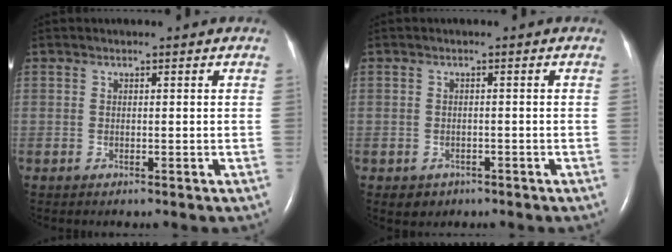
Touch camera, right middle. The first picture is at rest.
{"total": 2.0, "force": [-1.1, 1.6, 0.3], "torque": [-0.006, 0.005, -0.009]}